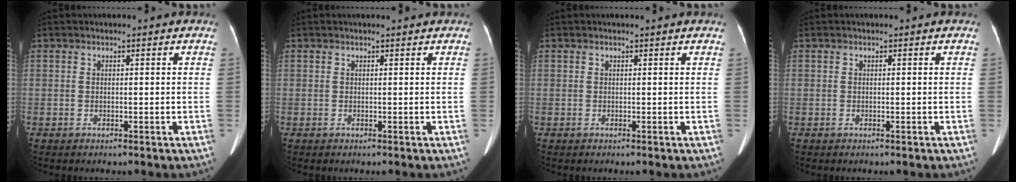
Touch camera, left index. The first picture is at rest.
{"total": 1.3, "force": [1.2, 0.2, 0.3], "torque": [-0.013, 0.011, 0.013]}
{"total": 1.1, "force": [1.0, 0.0, 0.3], "torque": [-0.015, 0.004, 0.010]}
{"total": 0.0}